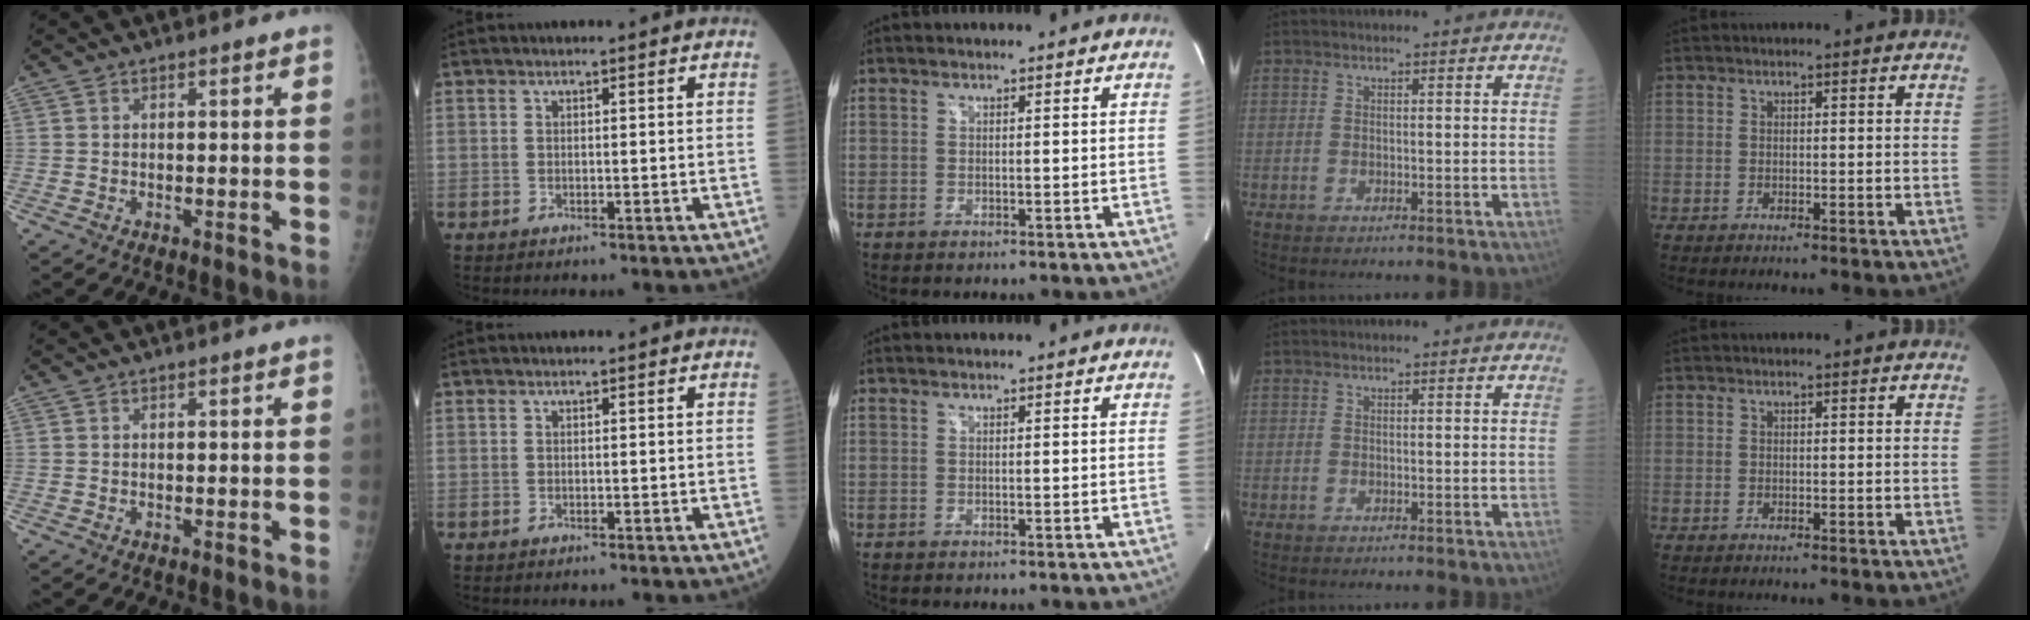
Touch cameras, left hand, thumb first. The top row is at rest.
{}